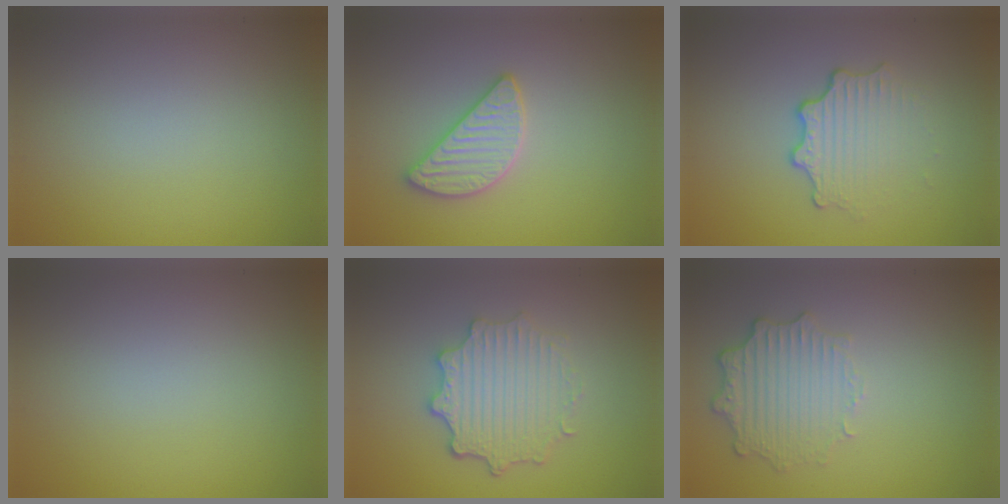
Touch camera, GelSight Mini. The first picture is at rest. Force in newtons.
{"total": 2.8, "press": 2.8, "slide": 0.5}
{"total": 3.4, "press": 2.4, "slide": 2.5}
{"total": 0.0}
{"total": 4.8, "press": 3.7, "slide": 3.1}
{"total": 3.5, "press": 2.9, "slide": 2.1}